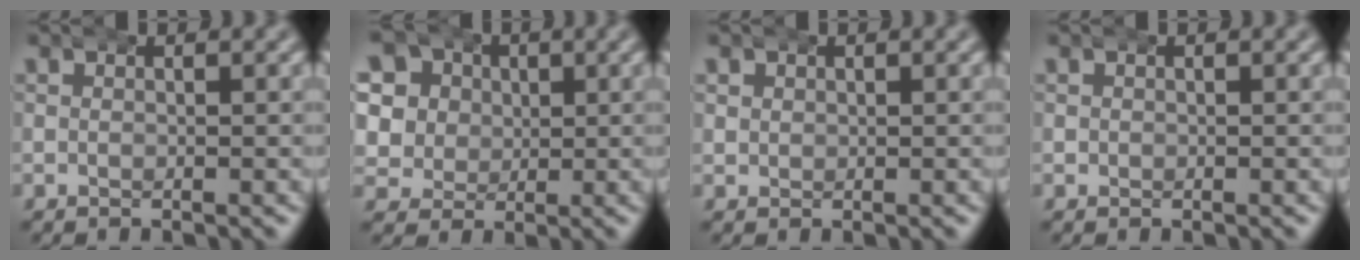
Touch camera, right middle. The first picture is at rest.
{"total": 11.7, "force": [1.2, 10.7, 4.5], "torque": [-0.129, -0.025, 0.011]}
{"total": 1.3, "force": [0.5, 1.2, 0.4], "torque": [-0.009, -0.001, 0.011]}
{"total": 0.6, "force": [-0.1, 0.5, 0.1], "torque": [-0.004, -0.003, 0.002]}